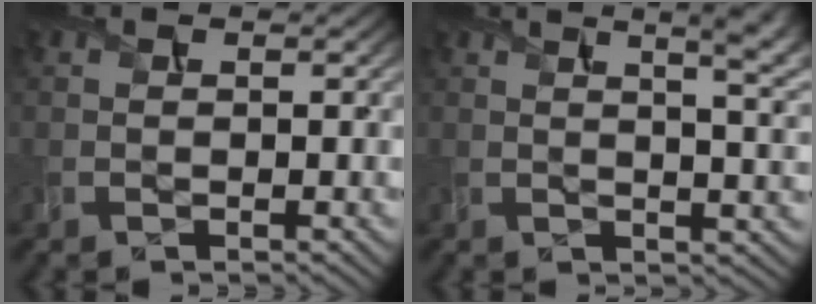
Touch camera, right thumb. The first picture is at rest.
{"total": 10.1, "force": [4.7, 3.7, 8.2], "torque": [-0.107, 0.034, 0.055]}